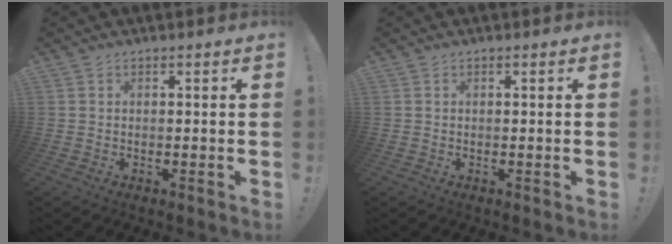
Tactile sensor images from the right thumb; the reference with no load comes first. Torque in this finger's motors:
{"motor_torque": [-0.01, 0.02, -0.10, 0.08, 0.04]}